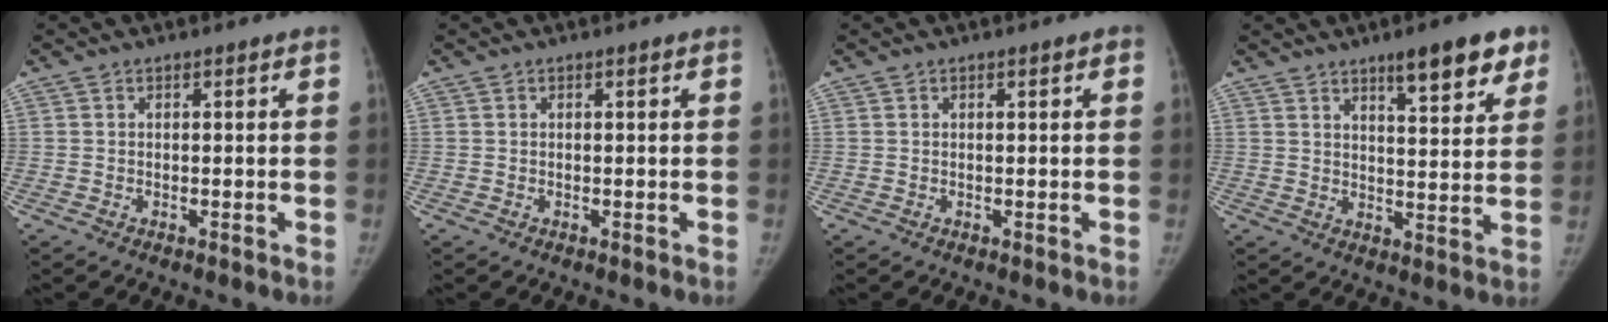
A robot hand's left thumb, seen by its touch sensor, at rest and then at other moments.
{"total": 0.0}
{"total": 0.7, "force": [0.3, 0.1, 0.6], "torque": [-0.009, 0.001, 0.004]}
{"total": 13.3, "force": [8.5, 3.6, 9.6], "torque": [-0.099, -0.038, 0.121]}